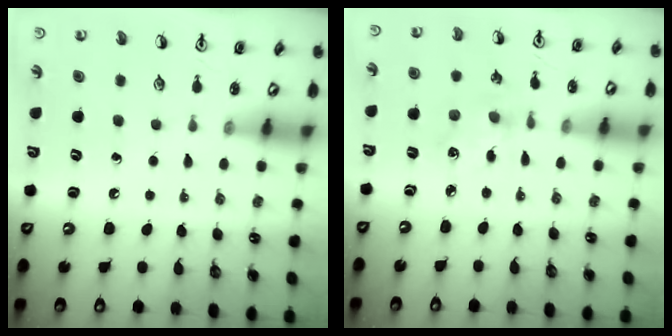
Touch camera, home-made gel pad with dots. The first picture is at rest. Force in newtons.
{"total": 2.5, "press": 2.4, "slide": 0.4}